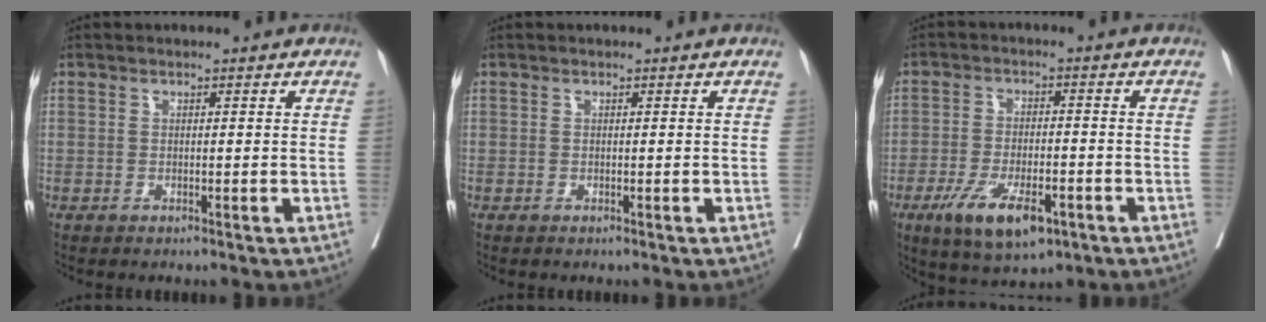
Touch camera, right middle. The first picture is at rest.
{"total": 0.0}
{"total": 9.3, "force": [-4.9, 3.2, 7.3], "torque": [-0.135, -0.015, -0.075]}